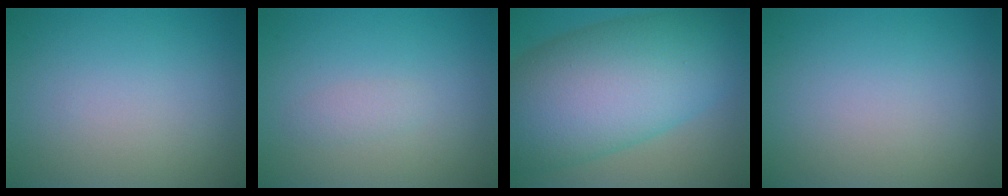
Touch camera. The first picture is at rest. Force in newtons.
{"total": 0.9, "press": 0.9, "slide": 0.0}
{"total": 14.0, "press": 14.0, "slide": 0.1}
{"total": 0.0}